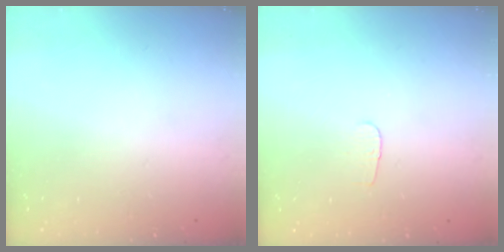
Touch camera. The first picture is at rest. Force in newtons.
{"total": 2.9, "press": 2.8, "slide": 0.3}